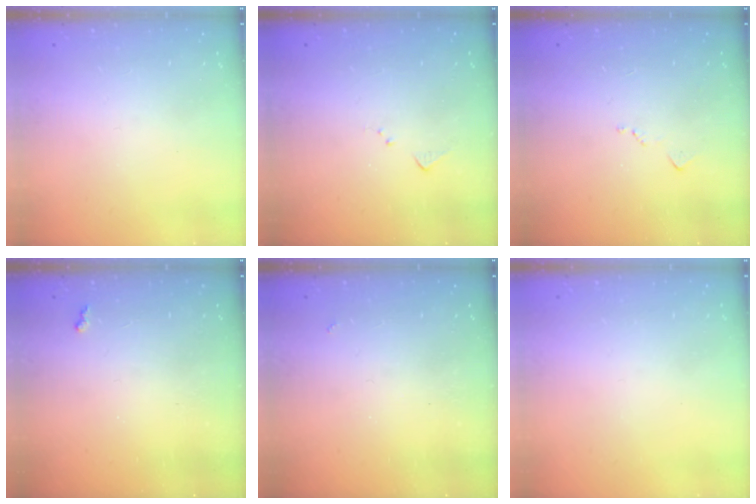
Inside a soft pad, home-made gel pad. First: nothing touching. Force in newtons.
{"total": 4.1, "press": 4.1, "slide": 0.6}
{"total": 6.3, "press": 6.3, "slide": 0.9}
{"total": 1.9, "press": 1.9, "slide": 0.5}
{"total": 2.5, "press": 2.5, "slide": 0.5}
{"total": 0.0}